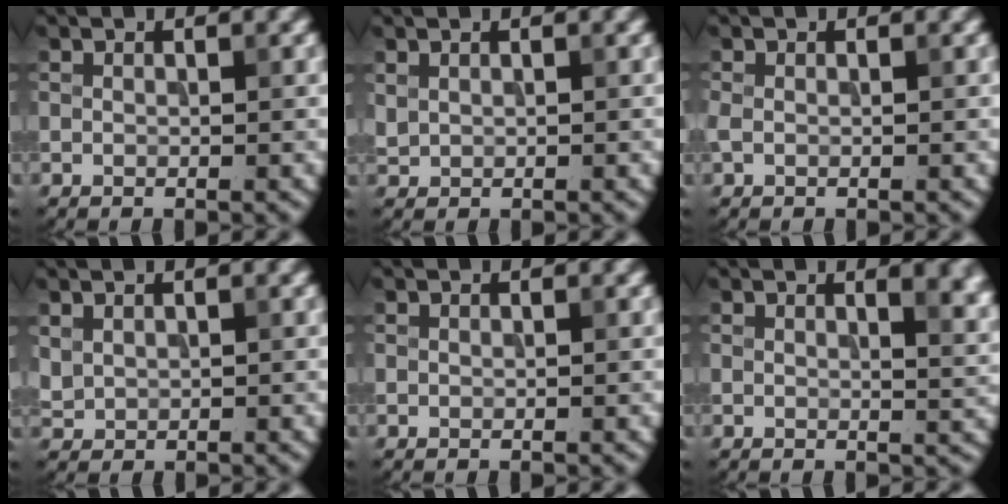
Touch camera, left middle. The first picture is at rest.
{"total": 0.6, "force": [0.3, 0.4, 0.2], "torque": [-0.008, -0.002, 0.012]}
{"total": 0.9, "force": [-0.3, 0.6, 0.7], "torque": [-0.021, 0.002, -0.006]}
{"total": 0.9, "force": [0.4, 0.7, 0.3], "torque": [-0.009, -0.001, 0.016]}
{"total": 0.0}
{"total": 4.0, "force": [2.1, 1.6, 3.0], "torque": [-0.027, -0.001, 0.031]}